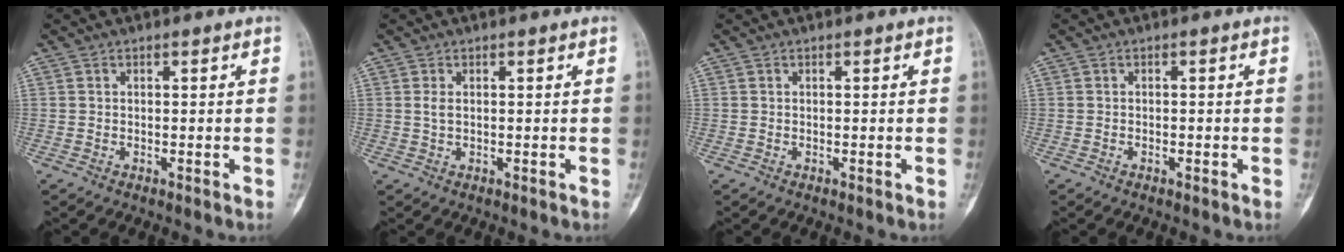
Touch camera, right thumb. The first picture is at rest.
{"total": 1.6, "force": [0.3, 0.8, 1.3], "torque": [-0.025, 0.000, 0.005]}
{"total": 0.0}
{"total": 0.7, "force": [-0.3, 0.4, 0.5], "torque": [-0.011, 0.004, -0.005]}